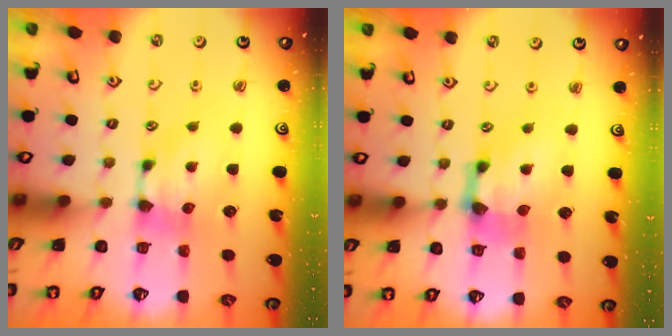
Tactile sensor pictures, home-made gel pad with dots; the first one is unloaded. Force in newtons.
{"total": 2.4, "press": 1.6, "slide": 1.8}